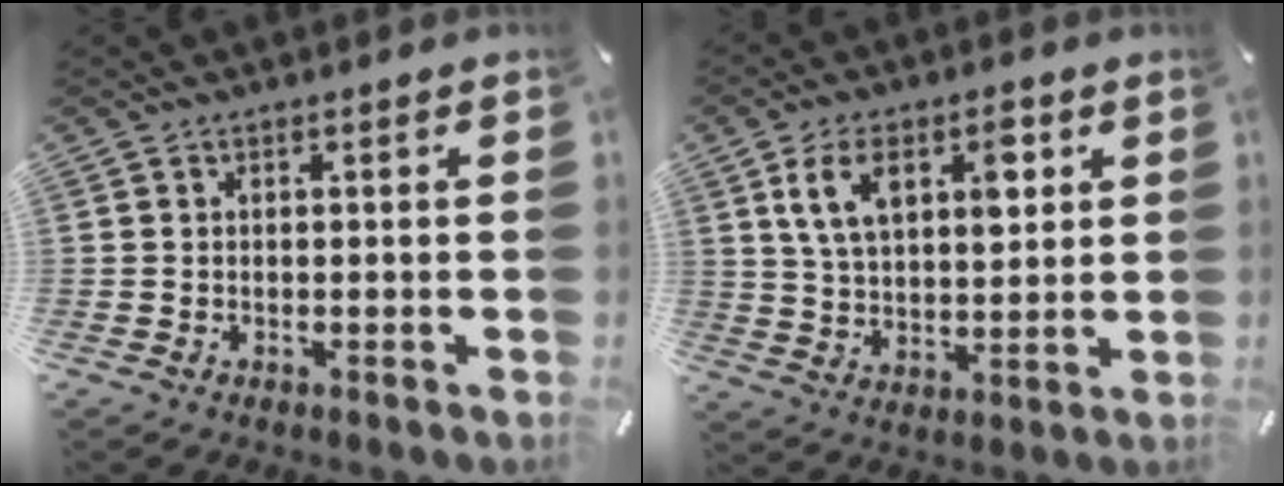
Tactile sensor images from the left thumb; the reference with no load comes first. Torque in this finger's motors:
{"motor_torque": [1.95, 2.03, 1.23, -1.09, 0.50]}